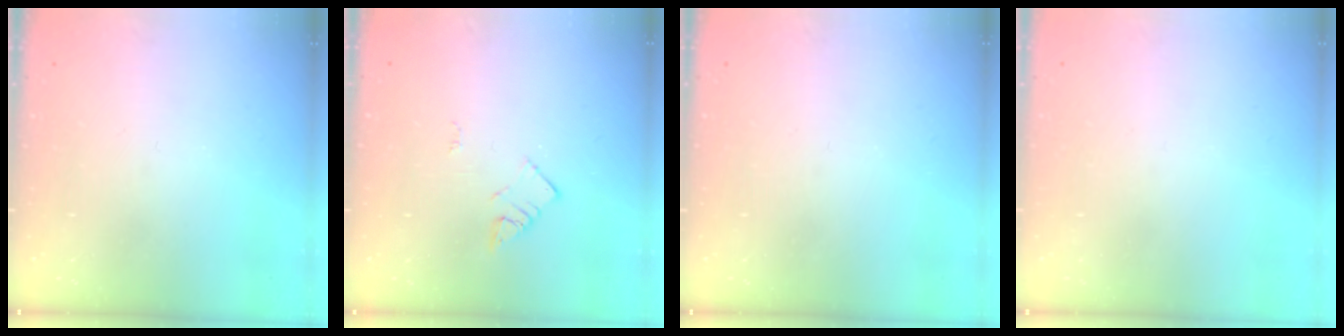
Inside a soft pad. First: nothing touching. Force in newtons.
{"total": 2.9, "press": 2.9, "slide": 0.2}
{"total": 0.0}
{"total": 1.8, "press": 1.7, "slide": 0.1}